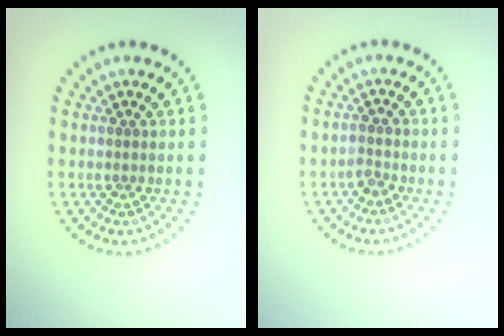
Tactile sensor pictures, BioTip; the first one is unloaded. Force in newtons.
{"total": 1.2, "press": 1.0, "slide": 0.7}